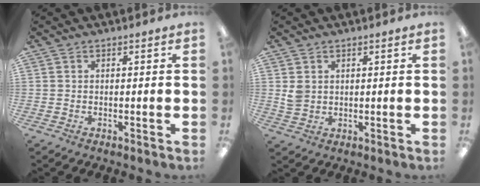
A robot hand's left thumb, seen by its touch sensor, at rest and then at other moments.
{"total": 3.3, "force": [1.2, 2.7, 1.6], "torque": [-0.024, -0.001, 0.022]}